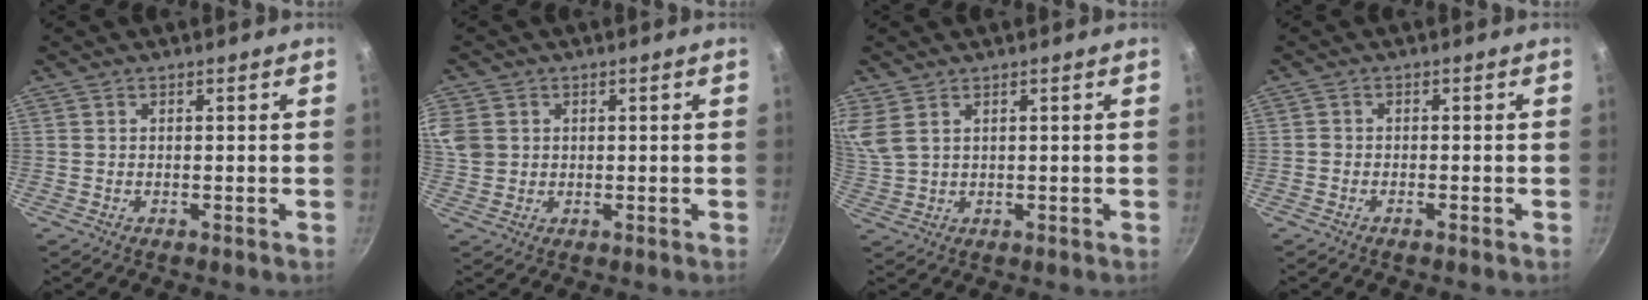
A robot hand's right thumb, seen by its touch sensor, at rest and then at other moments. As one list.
[{"total": 9.7, "force": [2.2, 8.3, 4.5], "torque": [-0.112, 0.014, 0.049]}, {"total": 4.7, "force": [2.9, 2.2, 3.0], "torque": [-0.063, -0.008, 0.066]}, {"total": 1.1, "force": [-0.9, 0.3, 0.6], "torque": [-0.021, 0.008, -0.020]}]